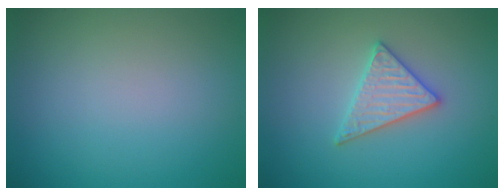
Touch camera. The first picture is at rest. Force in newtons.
{"total": 2.9, "press": 2.9, "slide": 0.3}